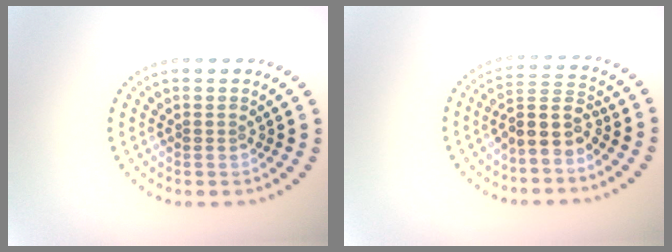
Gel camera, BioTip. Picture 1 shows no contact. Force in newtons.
{"total": 3.6, "press": 2.9, "slide": 2.1}